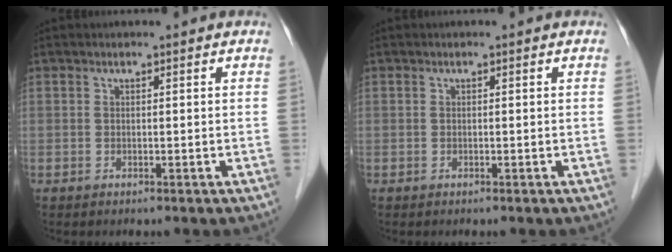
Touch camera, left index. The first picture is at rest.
{"total": 0.0}